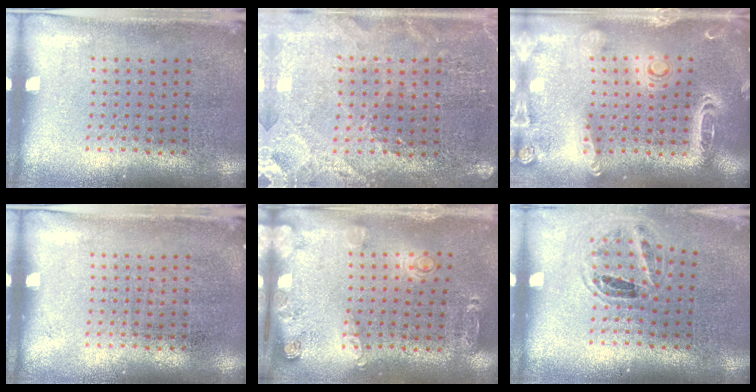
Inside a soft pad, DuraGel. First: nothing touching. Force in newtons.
{"total": 0.9, "press": 0.8, "slide": 0.2}
{"total": 2.5, "press": 2.3, "slide": 1.1}
{"total": 0.0}
{"total": 1.5, "press": 1.4, "slide": 0.6}
{"total": 0.9, "press": 0.9, "slide": 0.2}